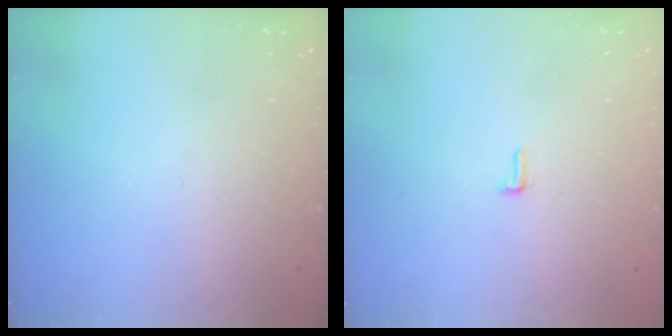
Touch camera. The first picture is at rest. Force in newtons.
{"total": 3.7, "press": 3.3, "slide": 1.7}